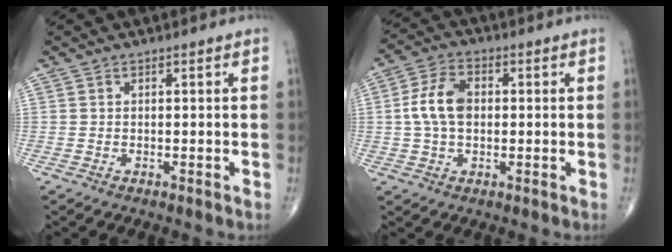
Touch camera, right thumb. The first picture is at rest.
{"total": 8.1, "force": [0.4, 5.2, 6.2], "torque": [-0.119, 0.017, 0.003]}